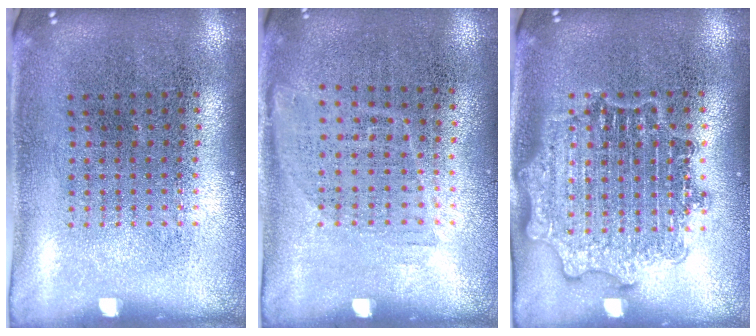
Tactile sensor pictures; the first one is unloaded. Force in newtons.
{"total": 1.1, "press": 0.9, "slide": 0.6}
{"total": 2.0, "press": 2.0, "slide": 0.3}